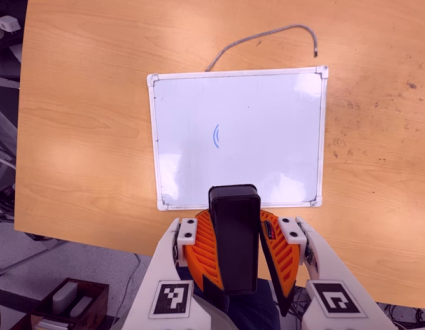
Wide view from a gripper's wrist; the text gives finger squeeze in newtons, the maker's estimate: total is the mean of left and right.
{"total": 10.4, "left": 10.3, "right": 10.5}